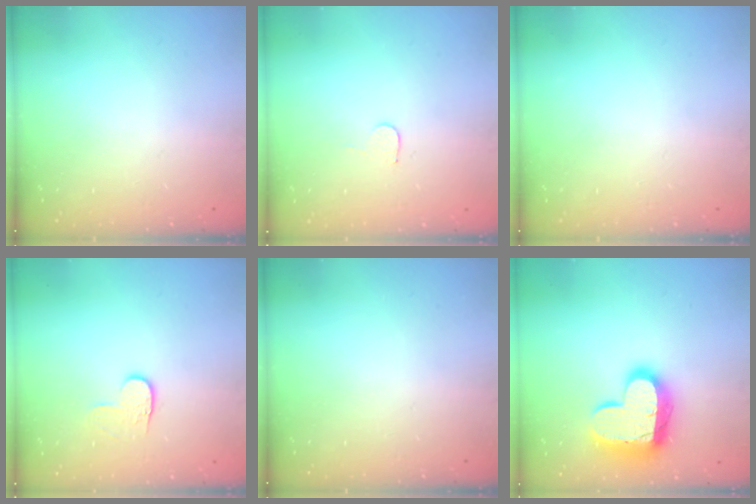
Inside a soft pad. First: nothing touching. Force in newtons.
{"total": 3.4, "press": 3.4, "slide": 0.2}
{"total": 0.0}
{"total": 3.3, "press": 3.3, "slide": 0.4}
{"total": 0.0}
{"total": 18.5, "press": 18.5, "slide": 1.4}